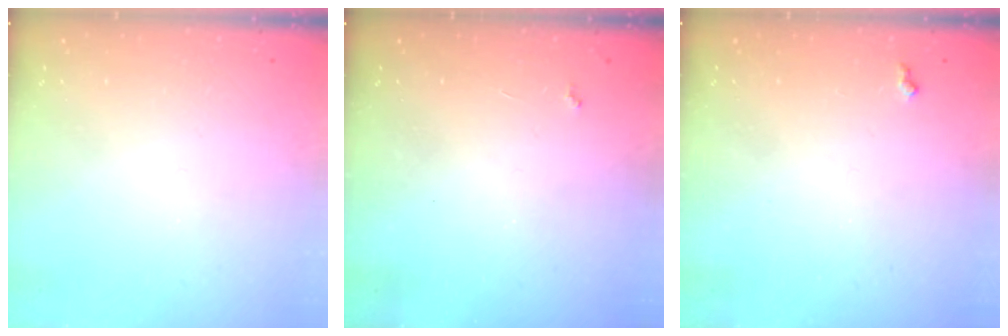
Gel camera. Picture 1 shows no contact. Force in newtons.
{"total": 2.3, "press": 2.3, "slide": 0.4}
{"total": 3.6, "press": 3.6, "slide": 0.5}